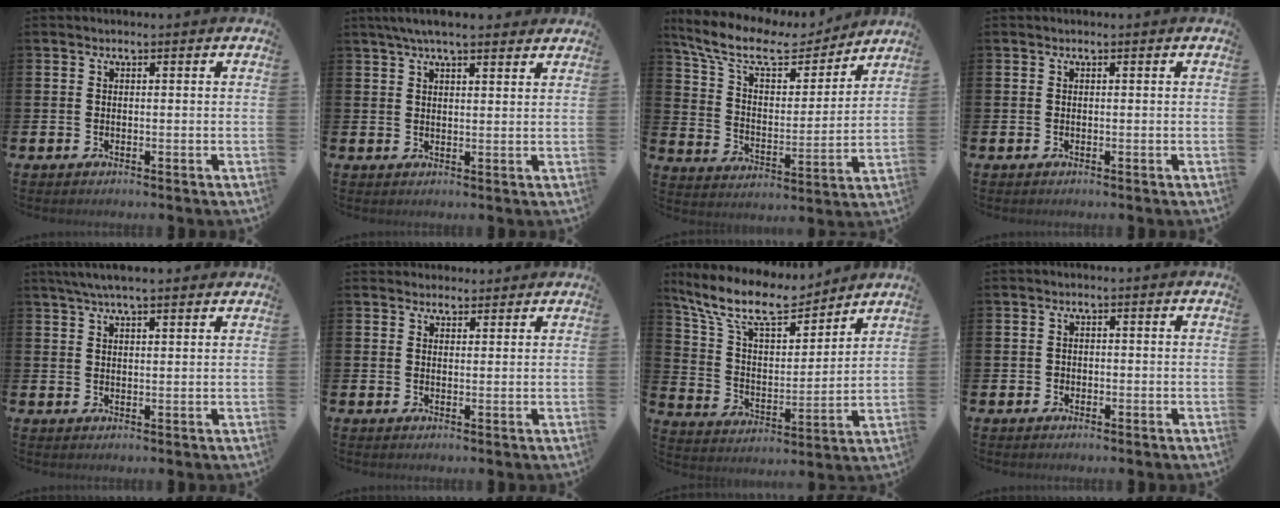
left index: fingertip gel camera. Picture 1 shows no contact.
{"total": 4.8, "force": [4.2, 0.8, 2.2], "torque": [-0.052, -0.005, 0.076]}
{"total": 10.9, "force": [9.0, 4.0, 4.7], "torque": [-0.123, -0.053, 0.152]}
{"total": 0.0}
{"total": 4.5, "force": [3.8, 0.6, 2.3], "torque": [-0.052, -0.003, 0.069]}
{"total": 2.5, "force": [2.3, 0.9, -0.2], "torque": [0.007, -0.008, 0.041]}
{"total": 11.7, "force": [10.2, 3.2, 4.7], "torque": [-0.134, -0.057, 0.180]}
{"total": 0.8, "force": [-0.3, 0.7, 0.1], "torque": [-0.005, 0.005, -0.008]}